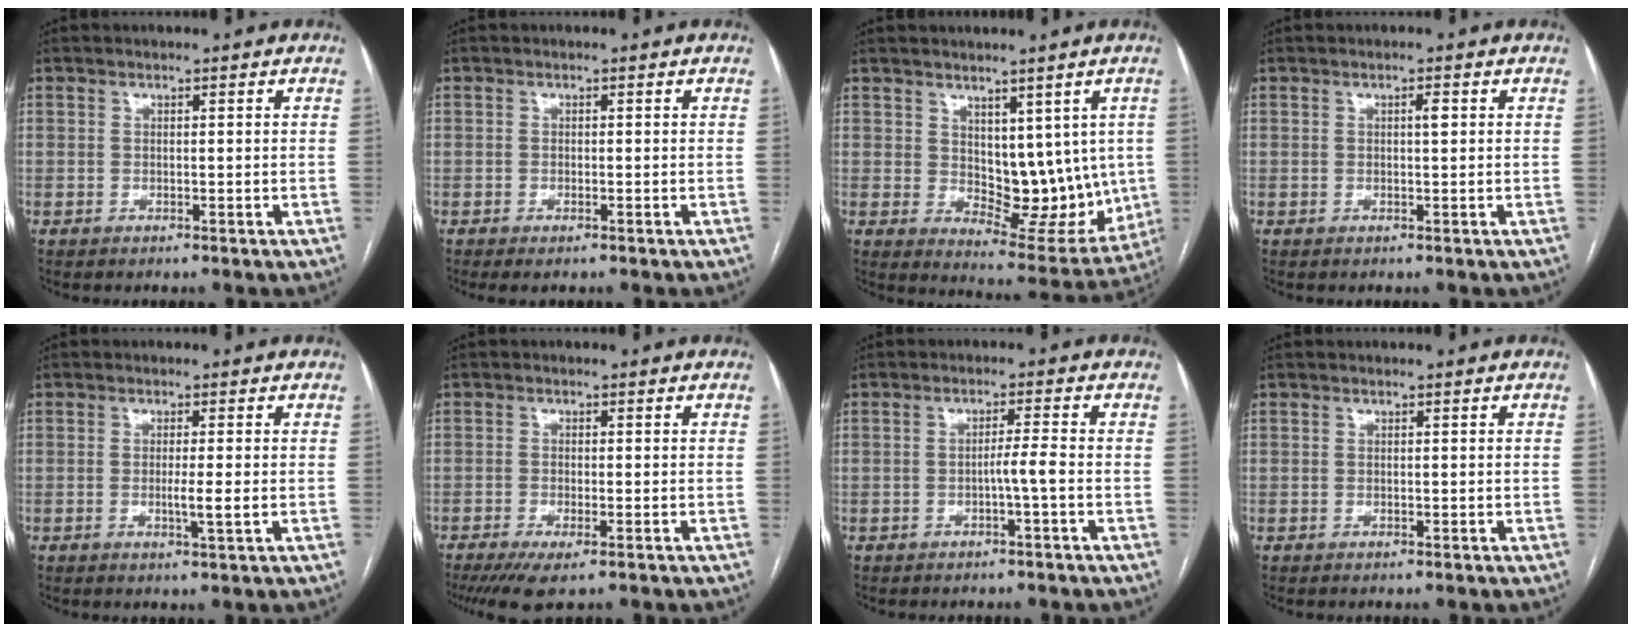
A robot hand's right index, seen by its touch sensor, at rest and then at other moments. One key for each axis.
{"total": 1.3, "fx": -0.8, "fy": 0.3, "fz": 0.9, "tx": -0.015, "ty": -0.003, "tz": -0.010}
{"total": 11.3, "fx": 1.4, "fy": 6.5, "fz": 9.1, "tx": -0.101, "ty": -0.004, "tz": 0.043}
{"total": 1.3, "fx": 0.3, "fy": 0.2, "fz": 1.2, "tx": -0.020, "ty": 0.002, "tz": 0.004}
{"total": 2.7, "fx": -0.4, "fy": -0.3, "fz": 2.7, "tx": -0.048, "ty": -0.007, "tz": -0.005}
{"total": 5.2, "fx": -3.3, "fy": 1.1, "fz": 3.9, "tx": -0.066, "ty": -0.014, "tz": -0.052}
{"total": 2.4, "fx": -0.9, "fy": -0.4, "fz": 2.2, "tx": -0.033, "ty": 0.001, "tz": -0.018}
{"total": 0.0}